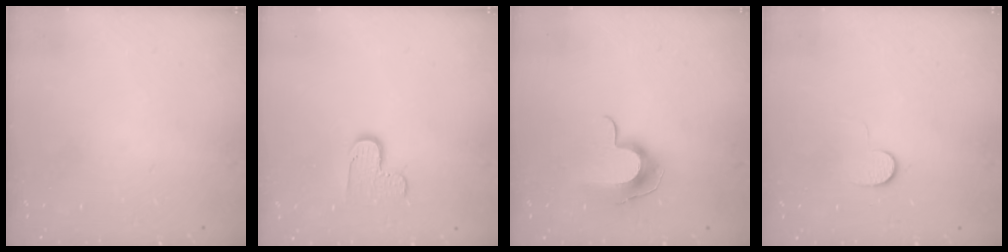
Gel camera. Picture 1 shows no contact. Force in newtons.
{"total": 6.6, "press": 6.5, "slide": 0.4}
{"total": 9.9, "press": 9.9, "slide": 0.1}
{"total": 6.8, "press": 6.7, "slide": 1.0}